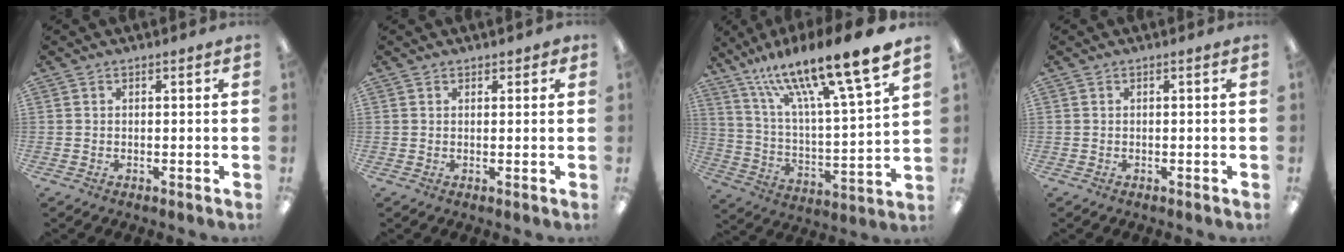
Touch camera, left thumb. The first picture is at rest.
{"total": 1.5, "force": [1.2, 0.8, 0.3], "torque": [0.002, -0.001, 0.020]}
{"total": 19.8, "force": [15.7, 2.4, 11.8], "torque": [-0.205, -0.107, 0.255]}
{"total": 0.0}